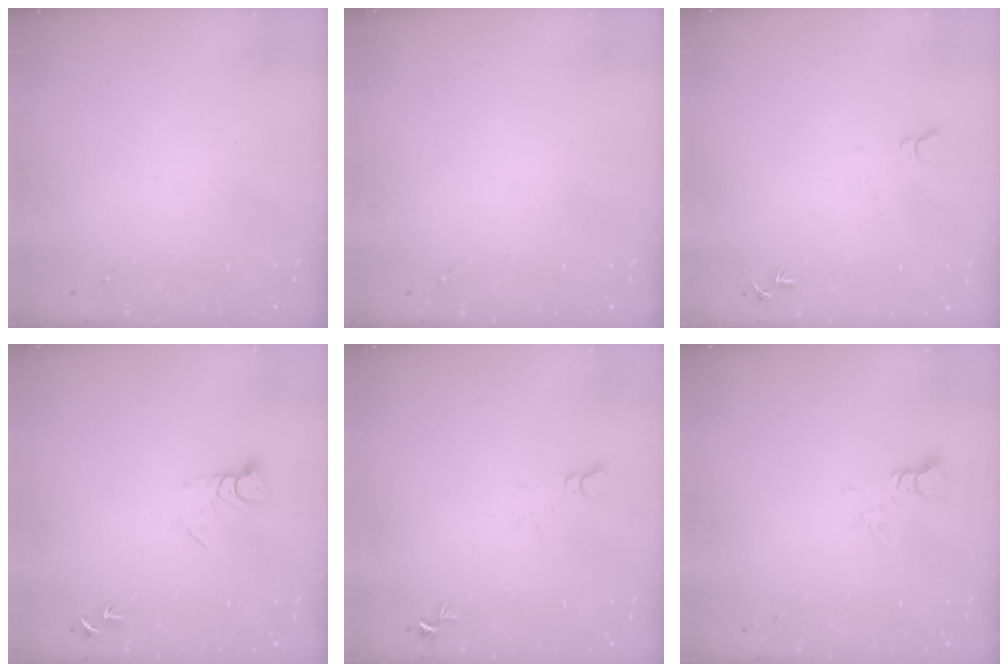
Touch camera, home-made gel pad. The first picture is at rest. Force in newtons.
{"total": 0.0}
{"total": 6.6, "press": 6.6, "slide": 0.7}
{"total": 5.1, "press": 5.1, "slide": 0.3}
{"total": 5.6, "press": 5.5, "slide": 0.6}
{"total": 3.8, "press": 3.8, "slide": 0.3}